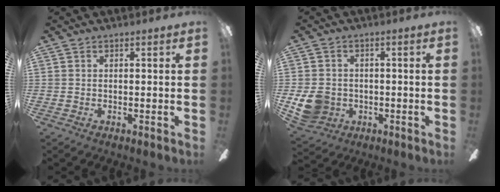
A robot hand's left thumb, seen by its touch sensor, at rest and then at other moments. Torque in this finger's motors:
{"motor_torque": [-0.25, 1.22, 0.18, -0.22, 0.01]}